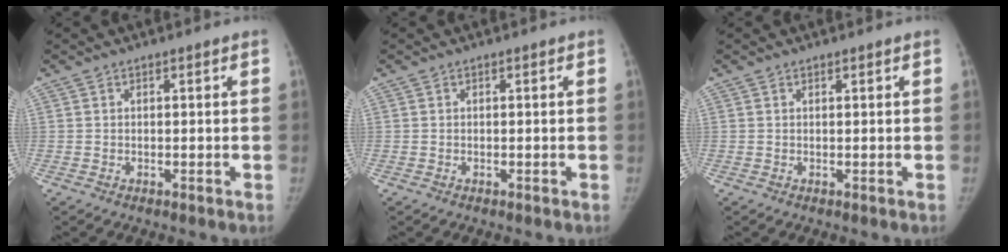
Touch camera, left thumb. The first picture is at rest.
{"total": 0.0}
{"total": 0.0}